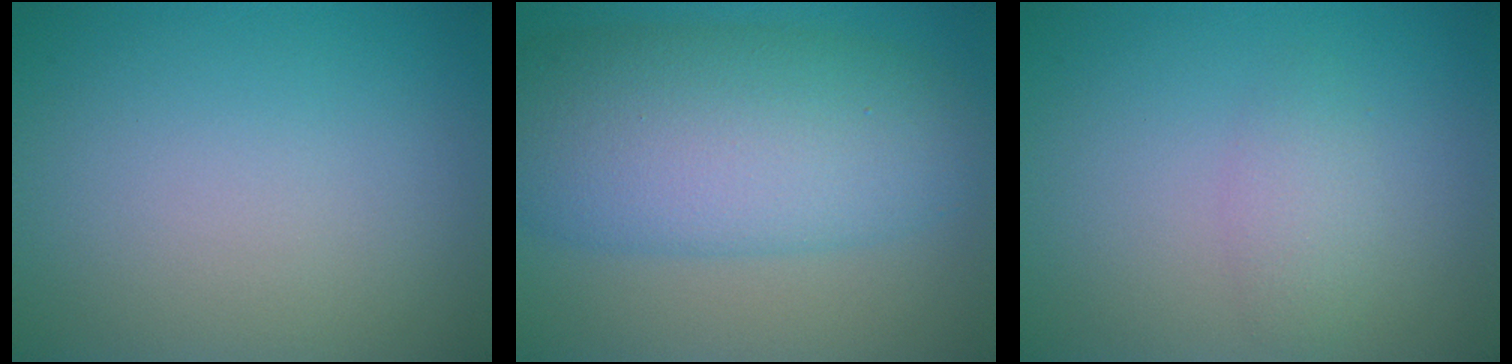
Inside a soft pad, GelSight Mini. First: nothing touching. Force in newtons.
{"total": 10.2, "press": 10.2, "slide": 0.4}
{"total": 1.8, "press": 1.8, "slide": 0.1}